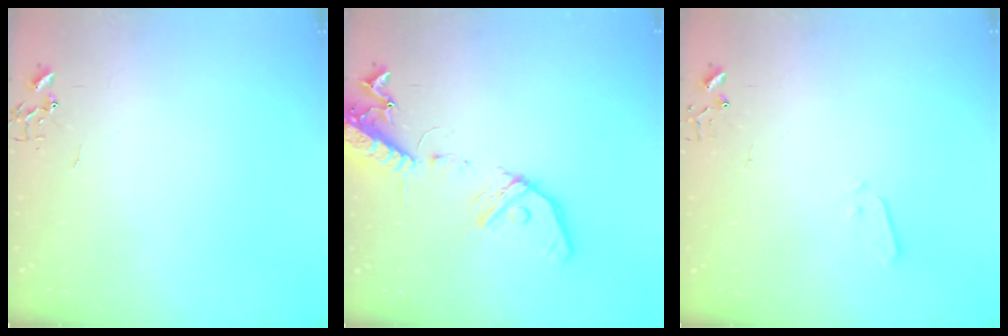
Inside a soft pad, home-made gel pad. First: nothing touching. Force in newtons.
{"total": 17.0, "press": 16.7, "slide": 3.3}
{"total": 3.4, "press": 3.3, "slide": 0.7}